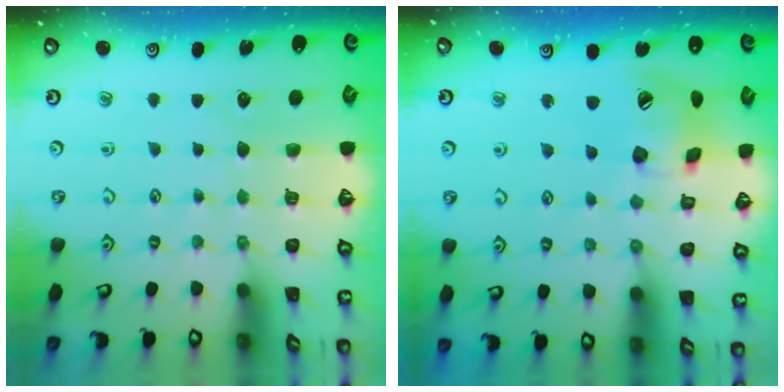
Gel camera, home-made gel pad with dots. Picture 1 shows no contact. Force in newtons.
{"total": 14.6, "press": 14.4, "slide": 2.2}